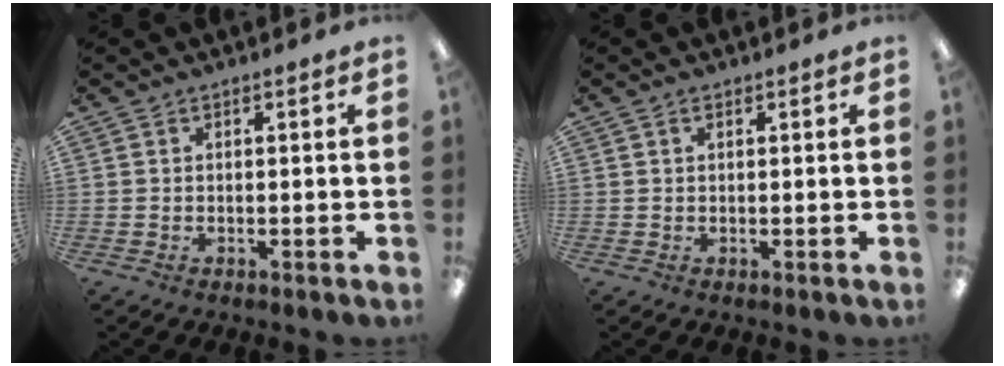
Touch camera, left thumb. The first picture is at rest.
{"total": 0.9, "force": [0.5, 0.4, 0.6], "torque": [-0.013, 0.003, 0.008]}